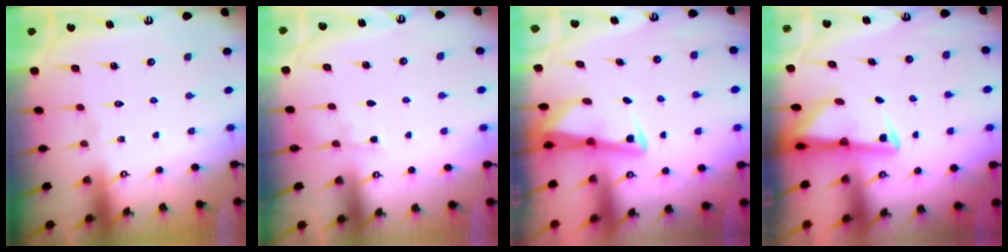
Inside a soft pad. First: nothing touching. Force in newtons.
{"total": 4.0, "press": 4.0, "slide": 0.5}
{"total": 2.9, "press": 2.9, "slide": 0.4}
{"total": 3.0, "press": 2.9, "slide": 0.6}